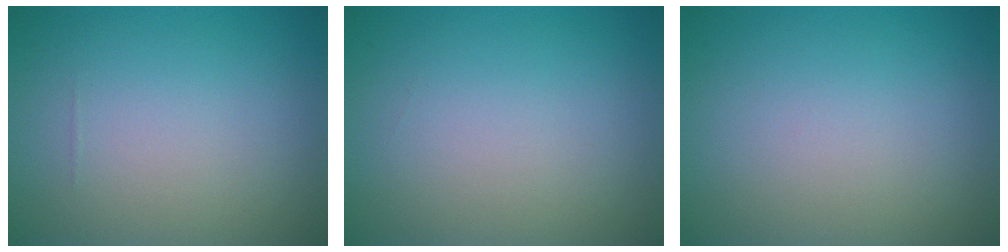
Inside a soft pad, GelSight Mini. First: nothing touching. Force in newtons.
{"total": 0.0}
{"total": 0.0}